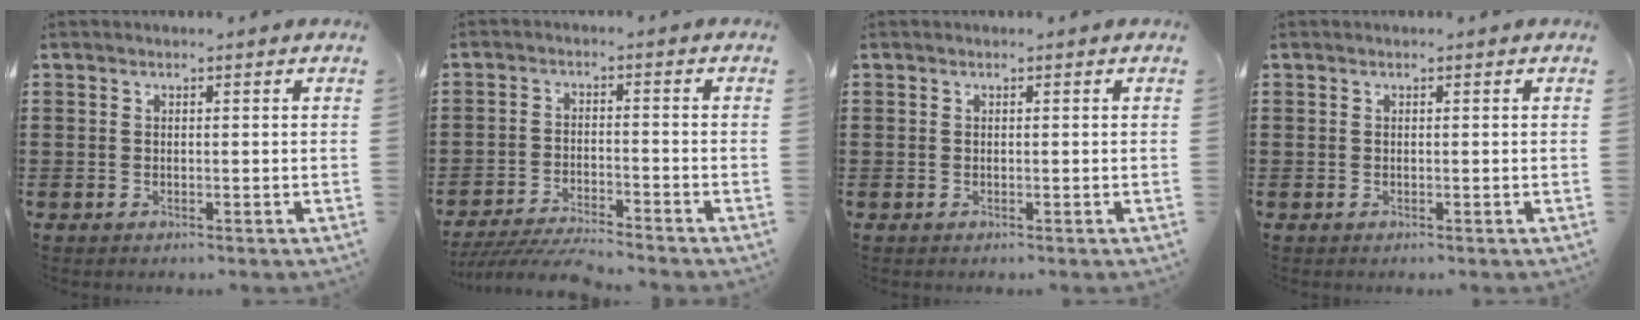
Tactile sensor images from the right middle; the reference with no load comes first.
{"total": 5.0, "force": [-4.8, 0.2, 1.4], "torque": [-0.030, -0.008, -0.097]}
{"total": 0.0}
{"total": 0.0}